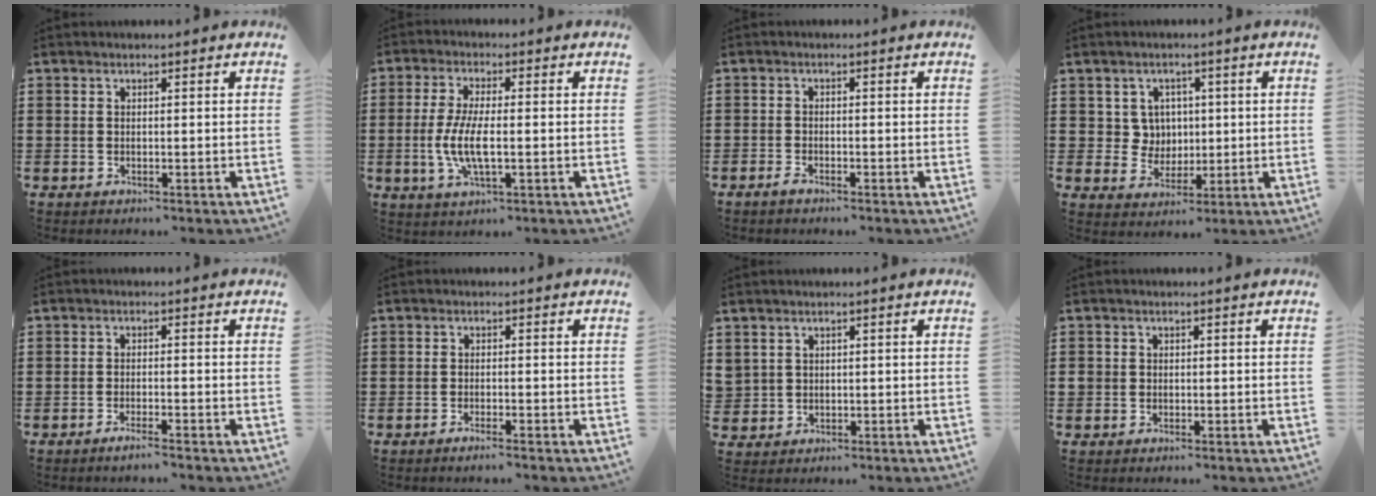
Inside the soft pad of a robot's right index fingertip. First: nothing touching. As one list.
[{"total": 6.6, "force": [-1.3, 2.0, 6.2], "torque": [-0.141, -0.008, -0.033]}, {"total": 1.2, "force": [-1.1, 0.2, 0.5], "torque": [-0.018, -0.006, -0.023]}, {"total": 4.7, "force": [1.1, 4.4, 1.2], "torque": [-0.045, 0.015, 0.020]}, {"total": 1.7, "force": [-1.5, -0.2, 0.8], "torque": [-0.013, -0.002, -0.027]}, {"total": 1.1, "force": [-1.0, -0.1, 0.5], "torque": [-0.009, -0.002, -0.018]}, {"total": 1.4, "force": [0.8, 1.2, 0.0], "torque": [-0.006, 0.004, 0.015]}, {"total": 1.1, "force": [-0.2, 1.1, 0.2], "torque": [-0.007, 0.005, -0.006]}]